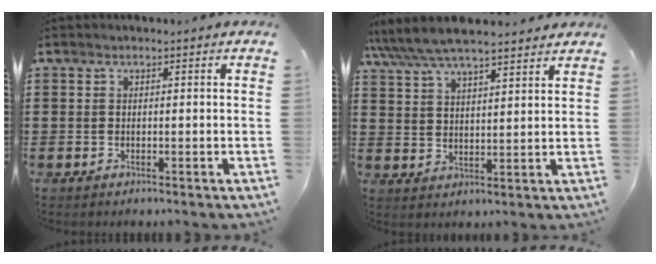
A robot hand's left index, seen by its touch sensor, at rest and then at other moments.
{"total": 6.4, "force": [5.8, 1.3, 2.2], "torque": [-0.065, -0.019, 0.104]}